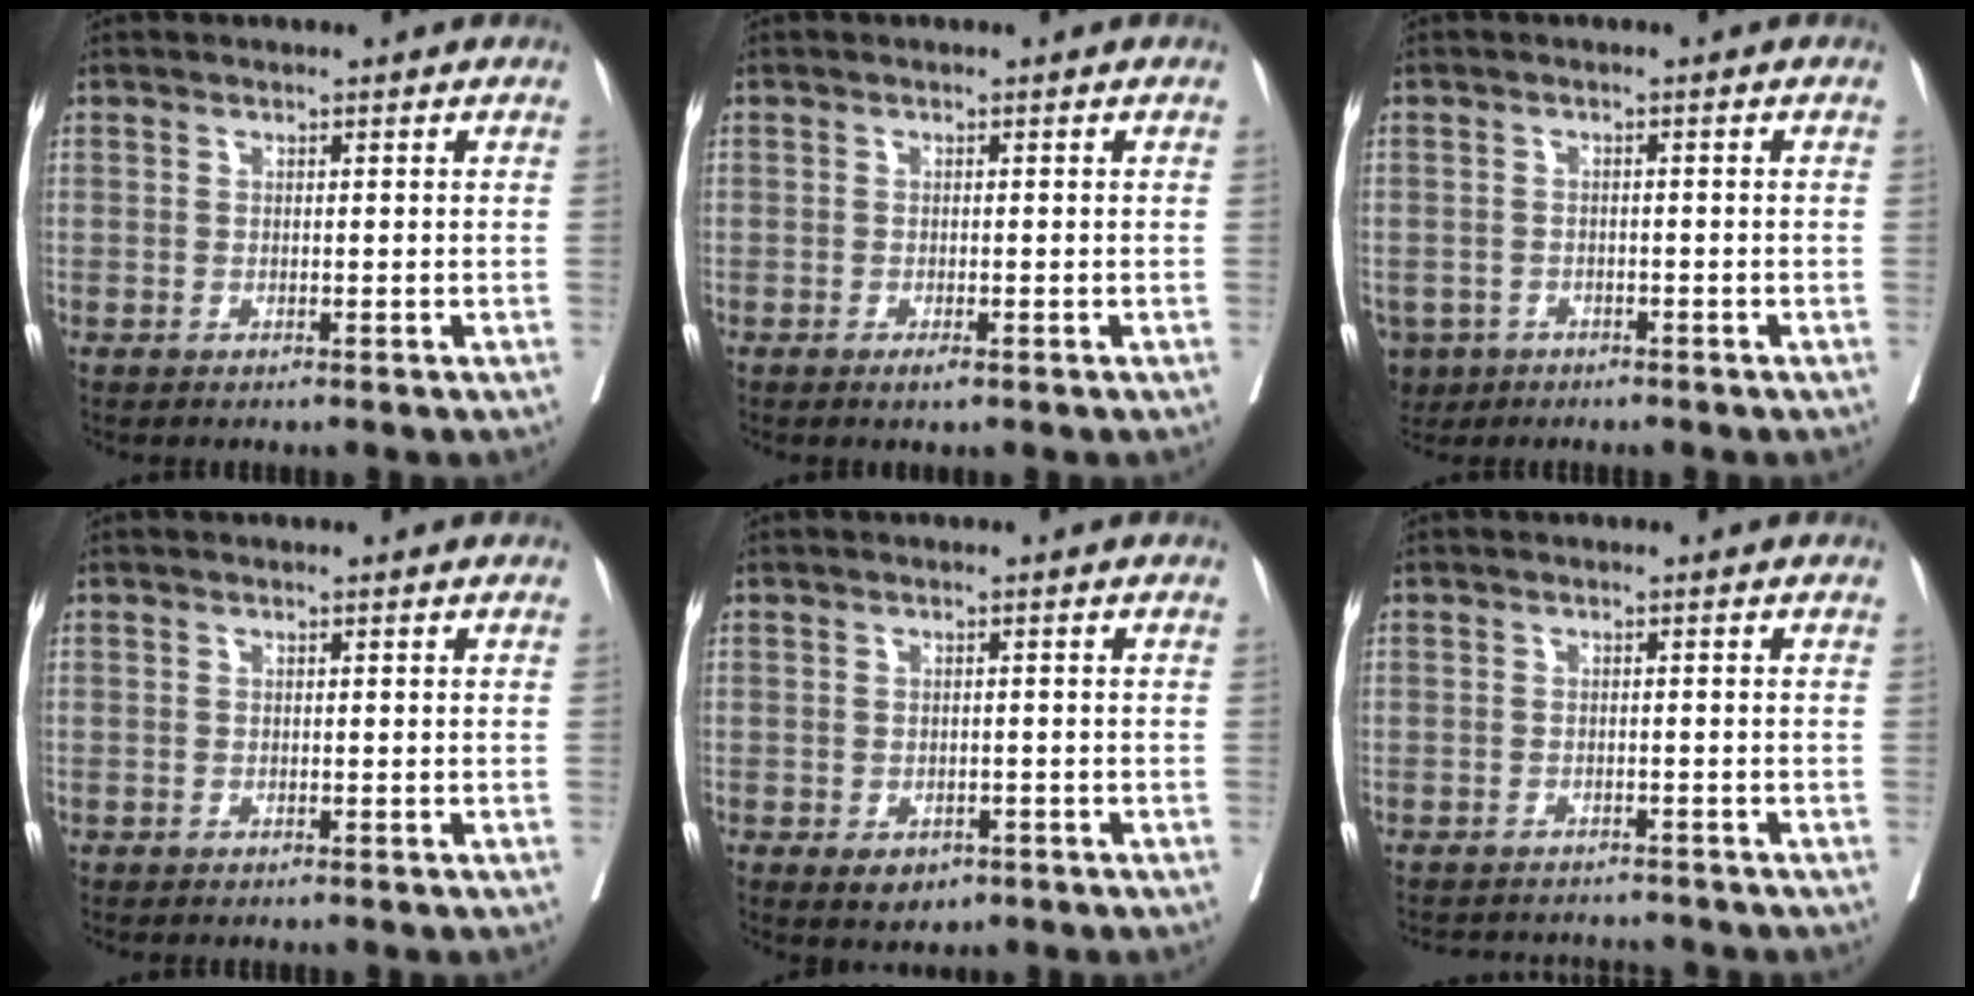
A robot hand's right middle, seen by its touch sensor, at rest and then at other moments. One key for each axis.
{"total": 1.1, "fx": -0.7, "fy": 0.2, "fz": 0.9, "tx": -0.014, "ty": -0.002, "tz": -0.010}
{"total": 5.0, "fx": -3.2, "fy": 3.7, "fz": 1.1, "tx": -0.021, "ty": 0.003, "tz": -0.050}
{"total": 0.0}
{"total": 3.3, "fx": -1.8, "fy": 2.2, "fz": 1.7, "tx": -0.017, "ty": 0.000, "tz": -0.014}
{"total": 5.8, "fx": -5.7, "fy": 1.1, "fz": 0.5, "tx": 0.000, "ty": 0.001, "tz": -0.075}